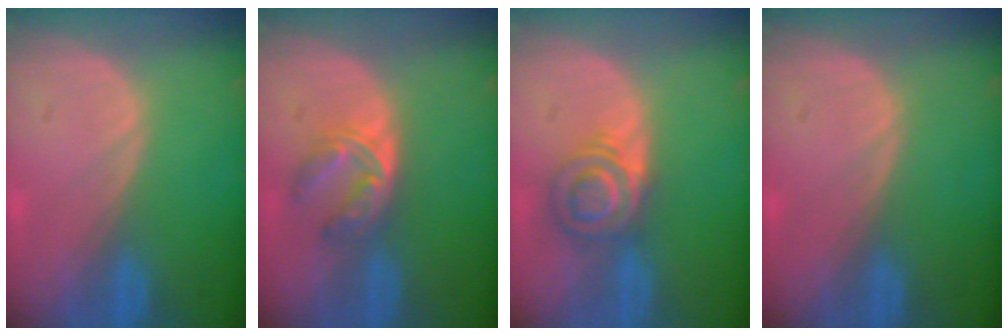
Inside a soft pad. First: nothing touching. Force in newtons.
{"total": 5.9, "press": 4.7, "slide": 3.6}
{"total": 5.7, "press": 5.6, "slide": 0.9}
{"total": 0.0}